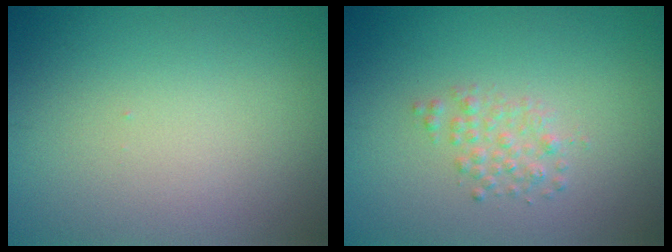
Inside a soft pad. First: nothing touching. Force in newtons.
{"total": 1.5, "press": 1.5, "slide": 0.0}